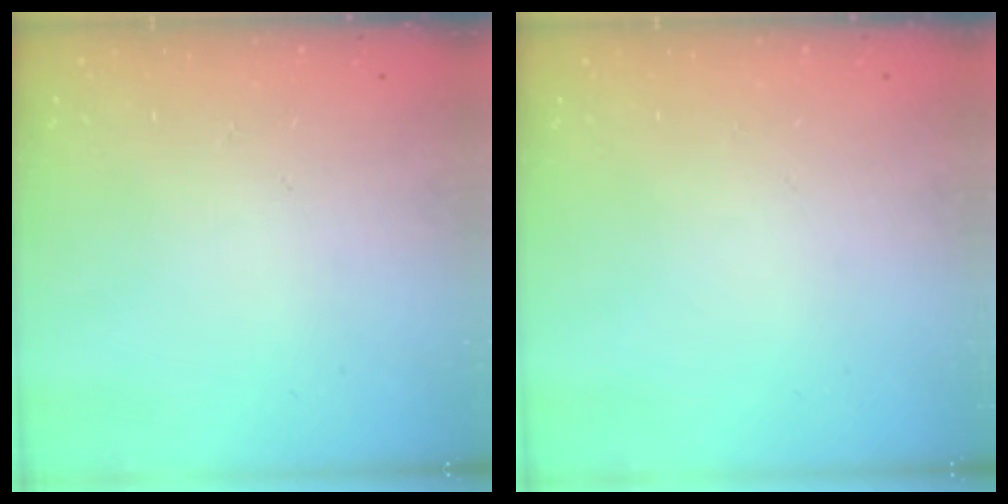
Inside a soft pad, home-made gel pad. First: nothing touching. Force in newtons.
{"total": 0.0}